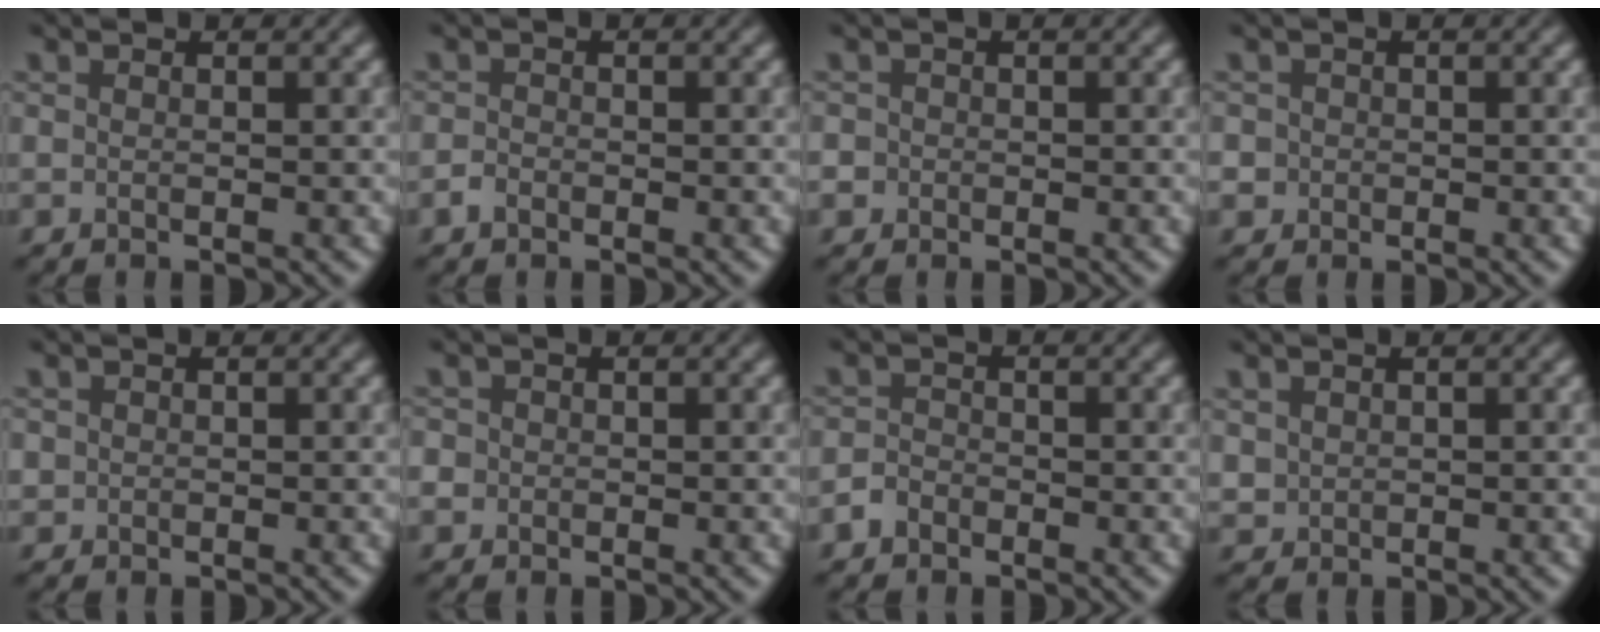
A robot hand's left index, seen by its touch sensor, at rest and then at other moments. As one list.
[{"total": 0.9, "force": [-0.6, 0.5, 0.3], "torque": [-0.001, 0.004, -0.014]}, {"total": 1.0, "force": [-0.3, 0.9, -0.1], "torque": [0.014, 0.001, -0.004]}, {"total": 1.5, "force": [-0.3, 1.5, 0.2], "torque": [0.013, 0.006, -0.009]}, {"total": 0.6, "force": [0.1, 0.5, -0.2], "torque": [0.012, -0.002, 0.001]}, {"total": 1.0, "force": [-0.2, 1.0, 0.0], "torque": [0.011, 0.001, -0.005]}, {"total": 1.4, "force": [-1.0, 0.9, 0.3], "torque": [0.004, 0.007, -0.024]}, {"total": 1.0, "force": [0.4, 0.9, -0.2], "torque": [0.014, 0.000, 0.010]}]